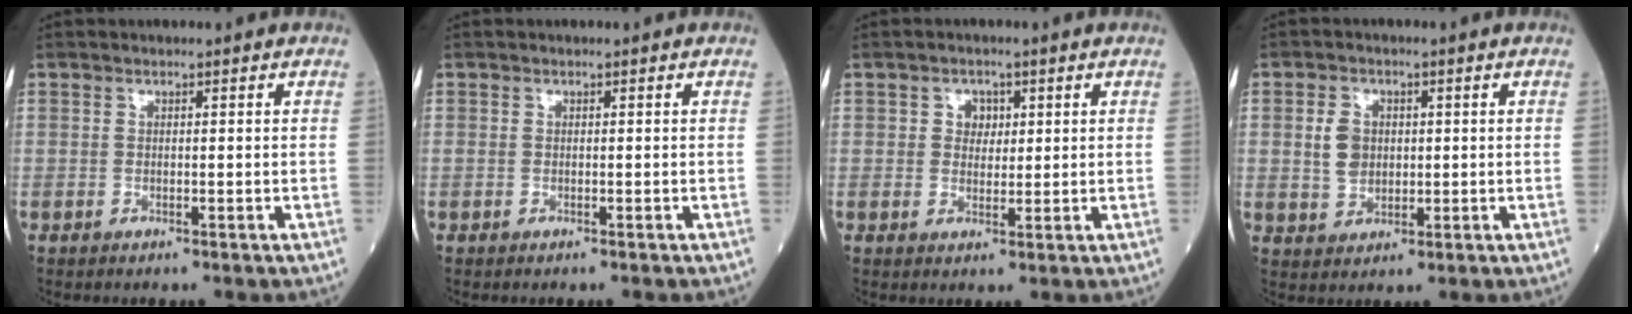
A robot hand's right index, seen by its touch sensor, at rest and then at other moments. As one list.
[{"total": 0.0}, {"total": 2.6, "force": [0.8, 2.1, 1.3], "torque": [-0.016, 0.003, 0.012]}, {"total": 4.4, "force": [0.6, 3.4, 2.7], "torque": [-0.058, 0.010, 0.019]}]